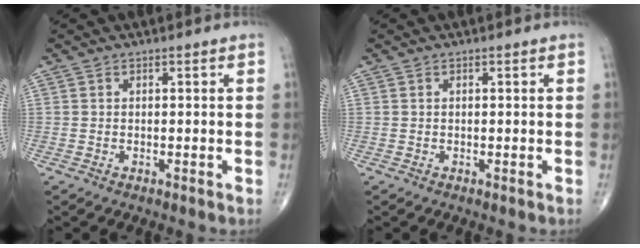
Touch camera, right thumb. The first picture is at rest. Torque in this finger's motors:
{"motor_torque": [0.00, 0.00, 0.01, 0.01, 0.00]}